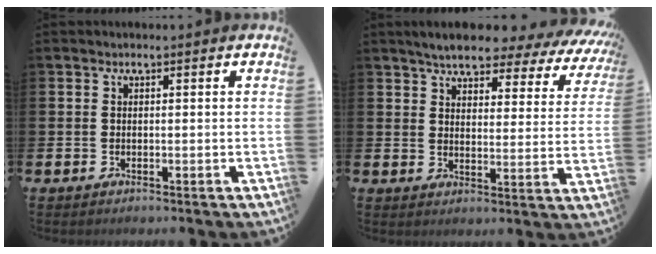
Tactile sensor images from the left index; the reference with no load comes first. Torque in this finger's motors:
{"motor_torque": [1.17, -0.97, 0.59, 0.21]}